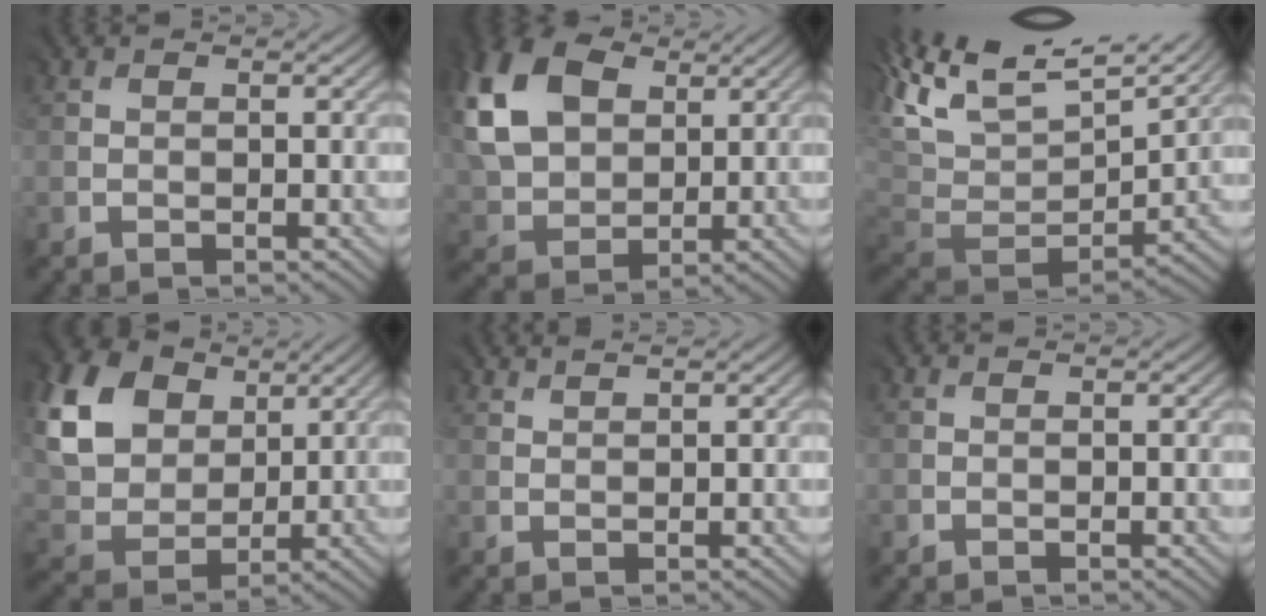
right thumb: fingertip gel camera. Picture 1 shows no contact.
{"total": 14.4, "force": [5.3, 9.9, 8.9], "torque": [-0.243, 0.021, 0.106]}
{"total": 12.6, "force": [6.1, 7.1, 8.4], "torque": [-0.199, 0.003, 0.139]}
{"total": 17.0, "force": [8.0, 13.0, 7.6], "torque": [-0.245, 0.025, 0.189]}
{"total": 1.3, "force": [1.2, -0.3, -0.3], "torque": [0.000, 0.002, 0.028]}
{"total": 0.0}